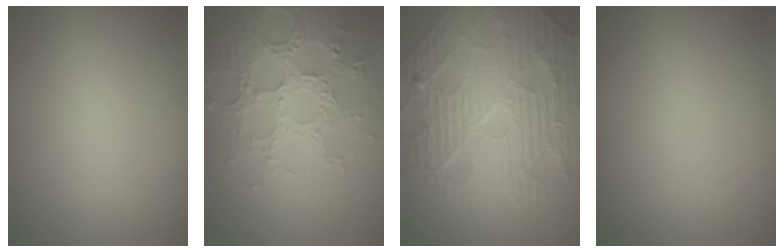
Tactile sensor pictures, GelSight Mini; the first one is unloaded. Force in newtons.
{"total": 4.7, "press": 4.6, "slide": 1.0}
{"total": 11.7, "press": 7.8, "slide": 8.8}
{"total": 0.0}